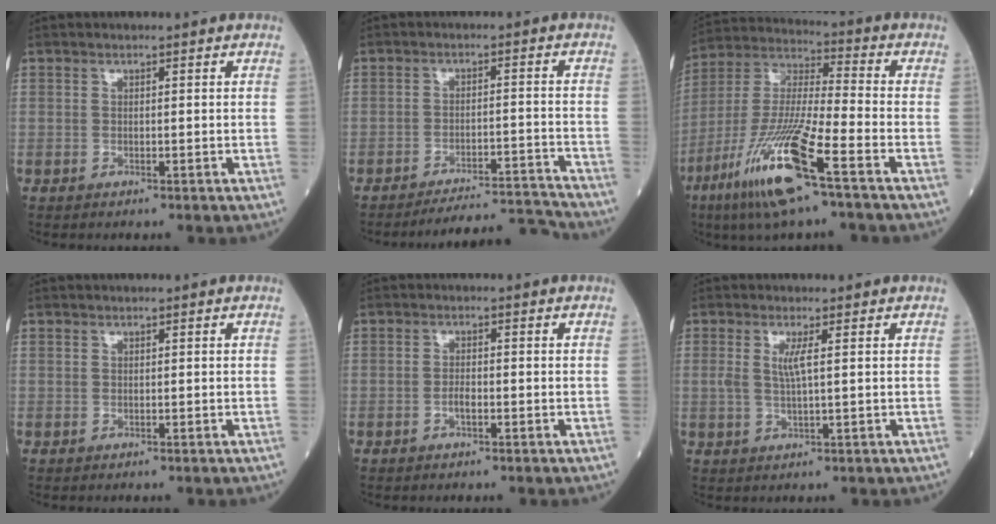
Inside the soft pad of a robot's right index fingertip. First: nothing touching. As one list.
[{"total": 9.2, "force": [-9.0, -2.0, -0.6], "torque": [0.010, 0.010, -0.142]}, {"total": 16.1, "force": [-8.6, 0.7, 13.6], "torque": [-0.284, -0.034, -0.167]}, {"total": 0.0}, {"total": 1.5, "force": [-0.6, 0.5, 1.2], "torque": [-0.025, 0.001, -0.013]}, {"total": 2.7, "force": [0.5, 0.0, 2.6], "torque": [-0.060, -0.001, 0.012]}]